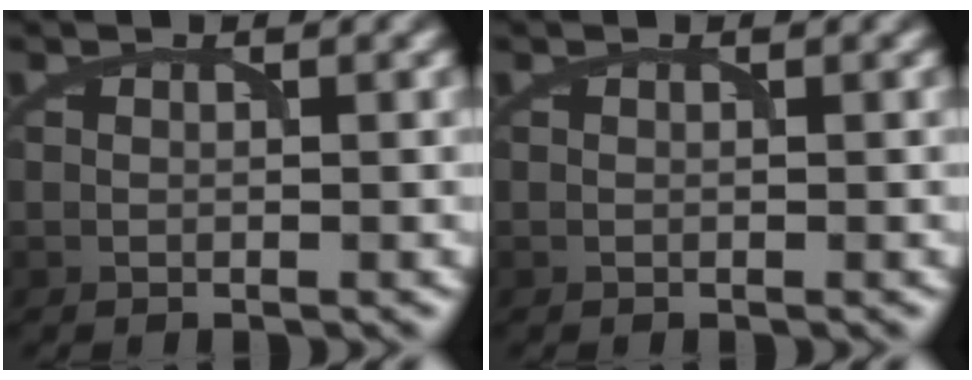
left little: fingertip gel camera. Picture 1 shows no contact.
{"total": 0.0}